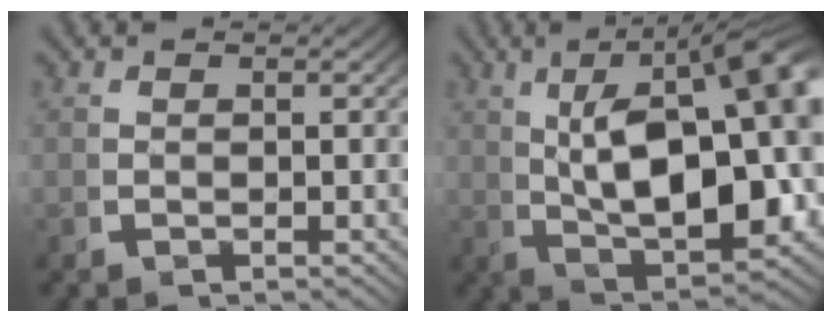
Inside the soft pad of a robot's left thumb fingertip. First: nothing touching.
{"total": 17.5, "force": [0.1, 9.3, 14.8], "torque": [-0.229, -0.023, 0.017]}